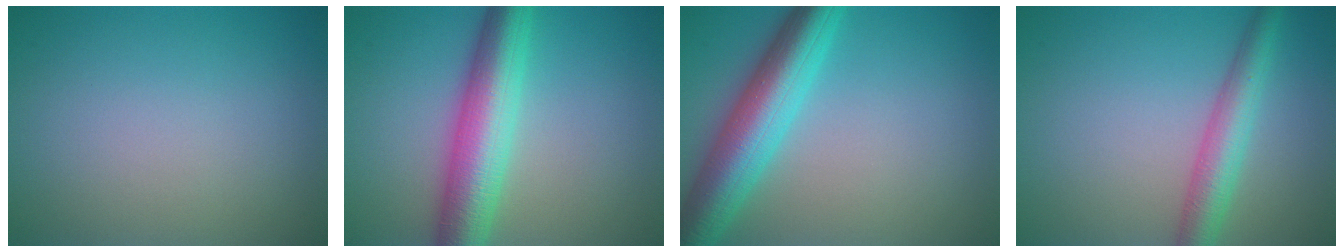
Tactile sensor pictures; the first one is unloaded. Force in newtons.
{"total": 7.6, "press": 7.6, "slide": 0.1}
{"total": 7.7, "press": 7.7, "slide": 0.3}
{"total": 4.1, "press": 4.1, "slide": 0.1}